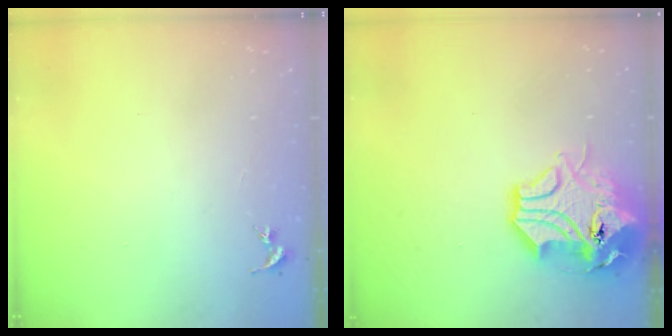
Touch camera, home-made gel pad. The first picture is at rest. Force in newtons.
{"total": 17.8, "press": 17.5, "slide": 2.8}